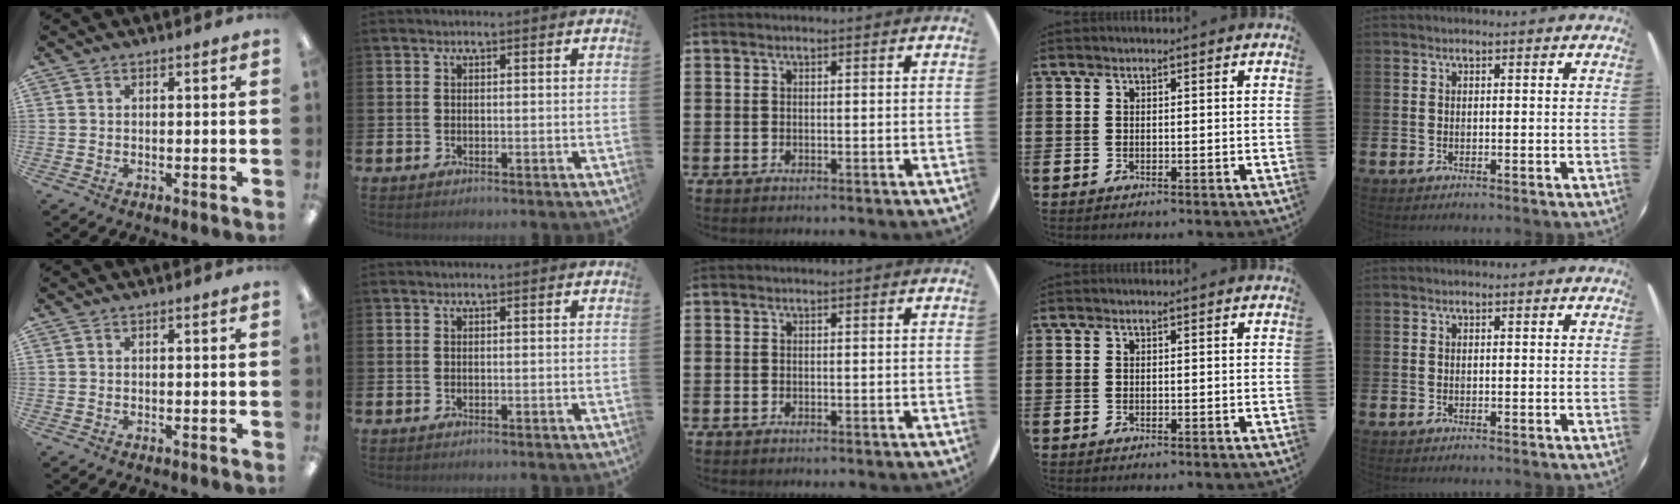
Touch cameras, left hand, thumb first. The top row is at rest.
{}